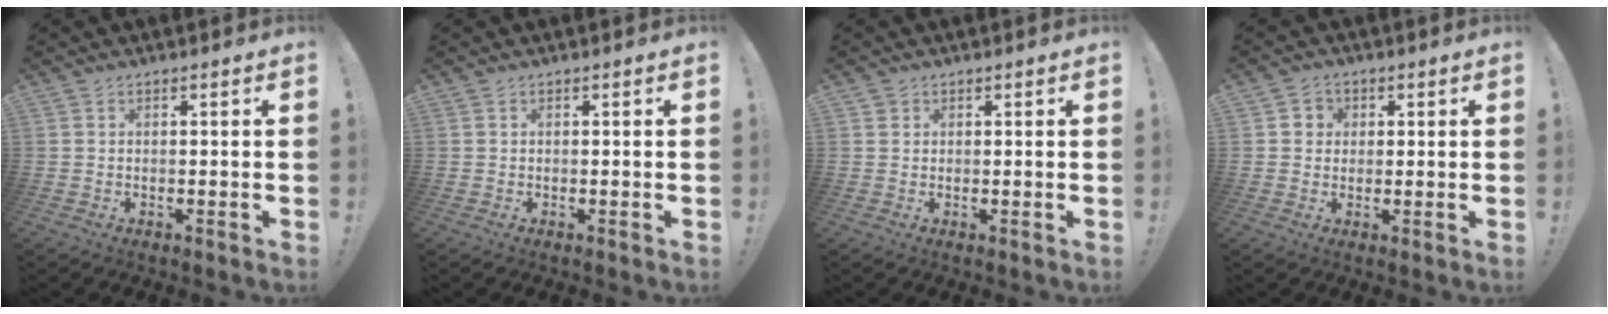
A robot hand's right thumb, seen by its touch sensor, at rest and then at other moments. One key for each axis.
{"total": 0.0}
{"total": 1.1, "fx": 0.7, "fy": 0.8, "fz": 0.1, "tx": 0.006, "ty": -0.002, "tz": 0.012}
{"total": 3.6, "fx": 0.4, "fy": 3.5, "fz": 0.9, "tx": -0.008, "ty": 0.004, "tz": 0.006}